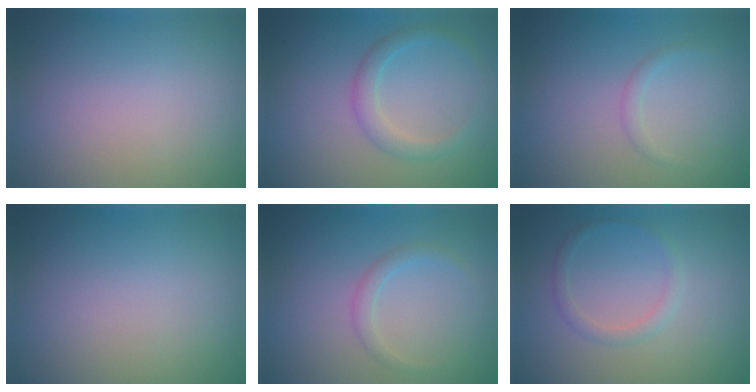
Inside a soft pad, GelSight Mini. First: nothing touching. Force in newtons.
{"total": 2.1, "press": 2.1, "slide": 0.1}
{"total": 0.8, "press": 0.8, "slide": 0.1}
{"total": 0.0}
{"total": 1.4, "press": 1.4, "slide": 0.0}
{"total": 1.5, "press": 1.5, "slide": 0.1}